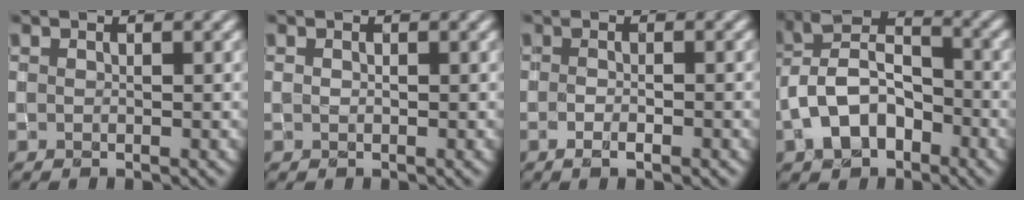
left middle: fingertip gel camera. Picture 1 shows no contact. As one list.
[{"total": 0.0}, {"total": 1.7, "force": [-0.8, 0.5, 1.4], "torque": [-0.017, -0.002, -0.010]}, {"total": 6.7, "force": [-2.9, 4.3, 4.3], "torque": [-0.083, 0.013, -0.063]}]